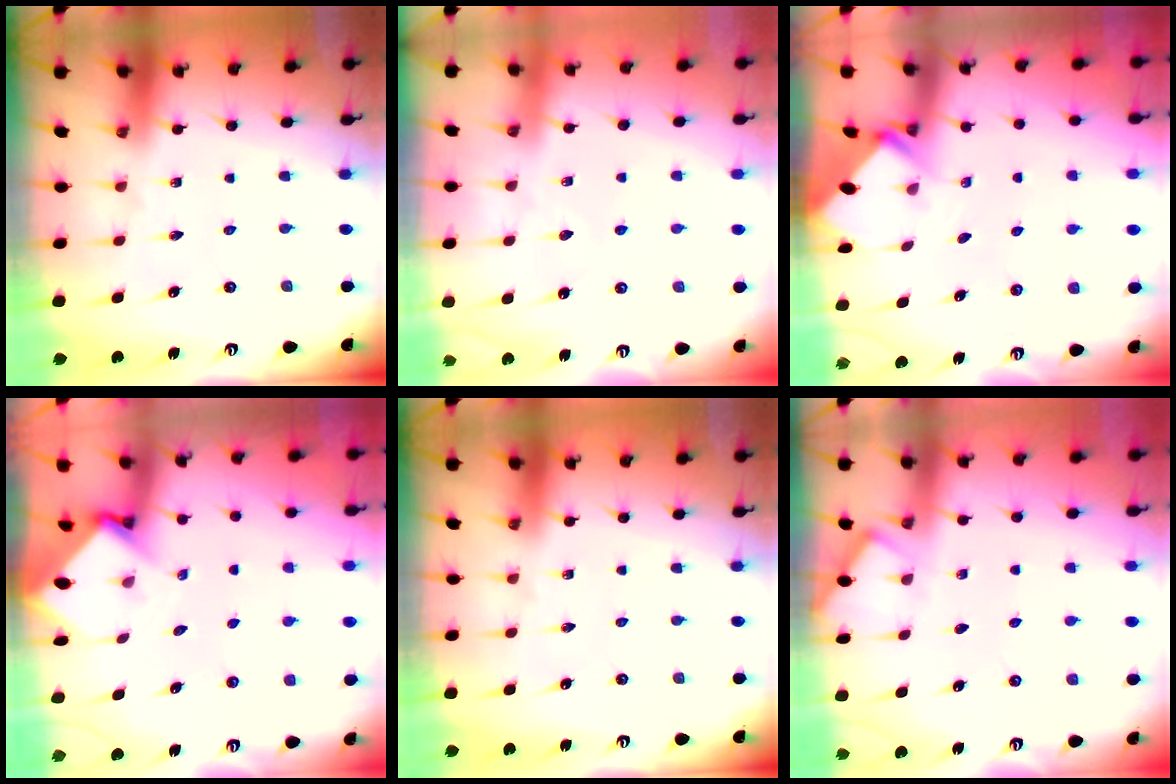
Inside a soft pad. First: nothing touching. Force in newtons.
{"total": 2.0, "press": 2.0, "slide": 0.2}
{"total": 2.7, "press": 2.7, "slide": 0.2}
{"total": 3.8, "press": 3.8, "slide": 0.3}
{"total": 0.0}
{"total": 2.7, "press": 2.6, "slide": 0.3}